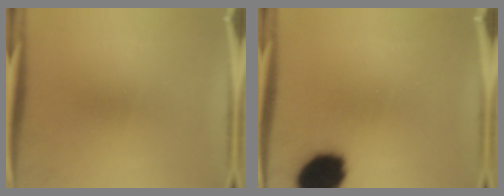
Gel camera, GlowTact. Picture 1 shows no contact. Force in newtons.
{"total": 14.1}